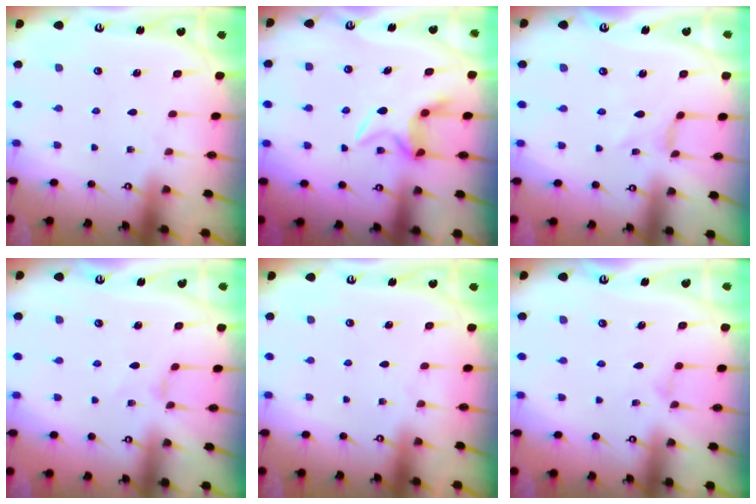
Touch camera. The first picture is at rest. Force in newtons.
{"total": 5.3, "press": 5.2, "slide": 0.9}
{"total": 1.1, "press": 1.1, "slide": 0.4}
{"total": 0.9, "press": 0.8, "slide": 0.4}
{"total": 0.0}
{"total": 0.0}